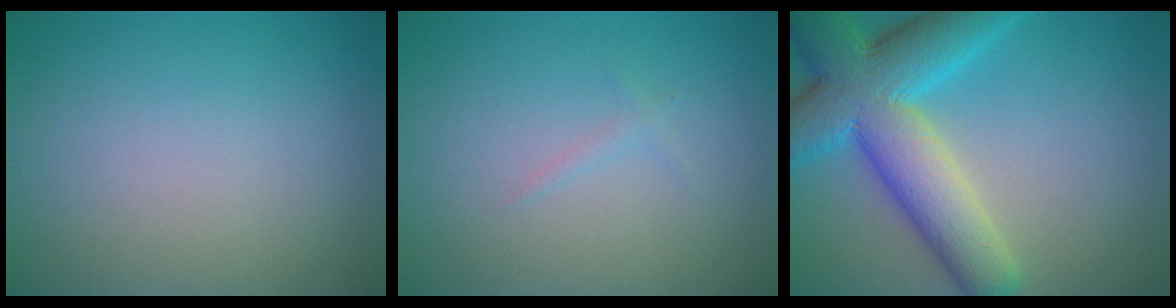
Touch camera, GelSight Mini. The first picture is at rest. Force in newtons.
{"total": 0.6, "press": 0.6, "slide": 0.1}
{"total": 11.0, "press": 11.0, "slide": 0.7}